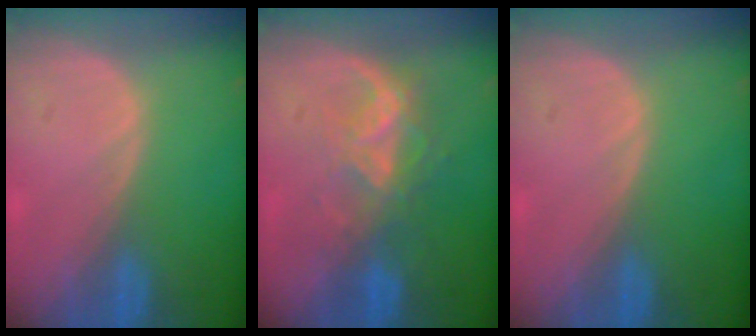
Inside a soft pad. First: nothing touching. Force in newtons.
{"total": 6.8, "press": 6.2, "slide": 2.8}
{"total": 0.0}